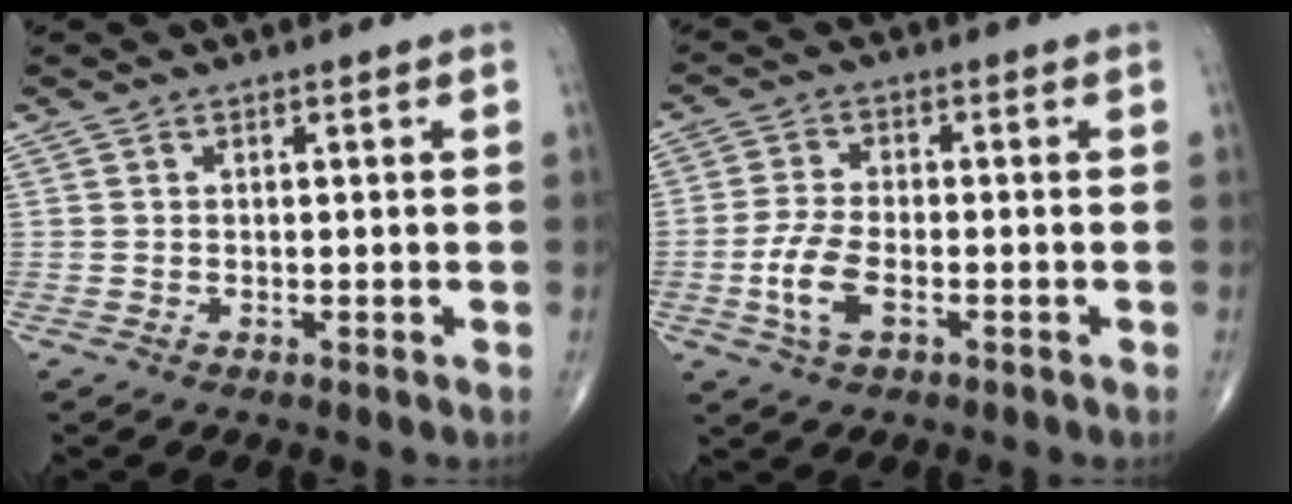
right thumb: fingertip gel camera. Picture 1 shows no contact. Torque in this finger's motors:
{"motor_torque": [-0.29, 0.69, 0.28, 0.21, 0.23]}